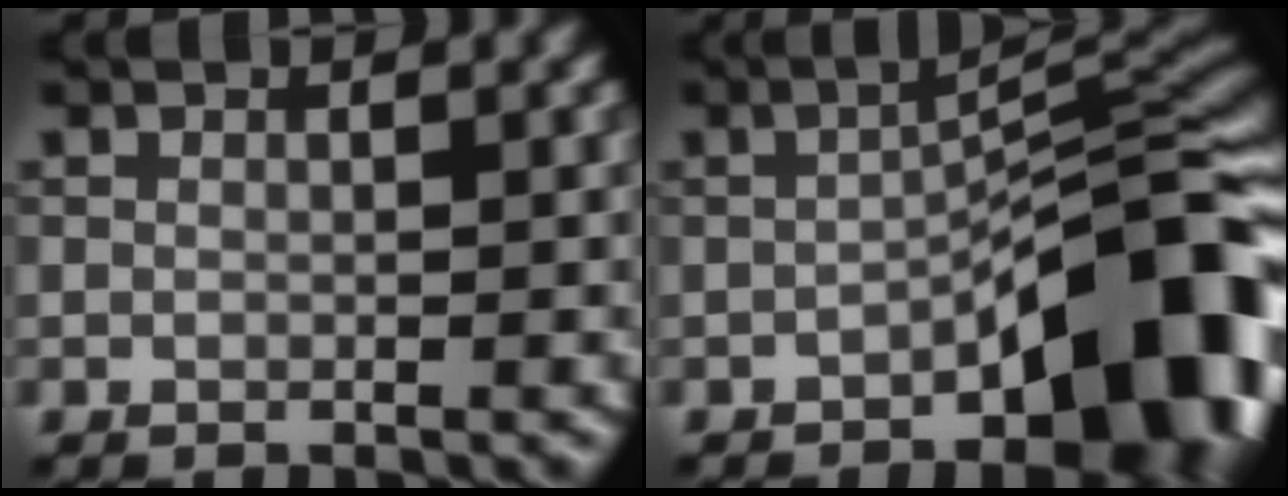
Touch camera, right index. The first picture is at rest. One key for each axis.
{"total": 11.4, "fx": -4.5, "fy": 4.2, "fz": 9.5, "tx": -0.118, "ty": 0.014, "tz": -0.072}